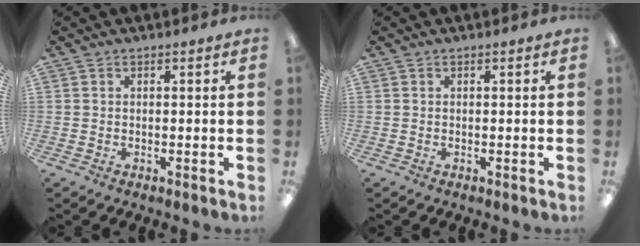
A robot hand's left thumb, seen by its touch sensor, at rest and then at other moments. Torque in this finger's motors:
{"motor_torque": [-0.01, 0.01, -0.01, 0.01, 0.00]}